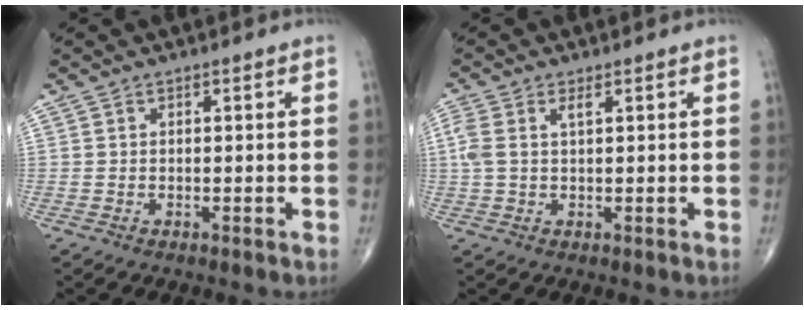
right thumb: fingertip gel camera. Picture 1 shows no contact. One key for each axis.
{"total": 4.5, "fx": 1.4, "fy": 2.0, "fz": 3.8, "tx": -0.111, "ty": 0.018, "tz": 0.034}